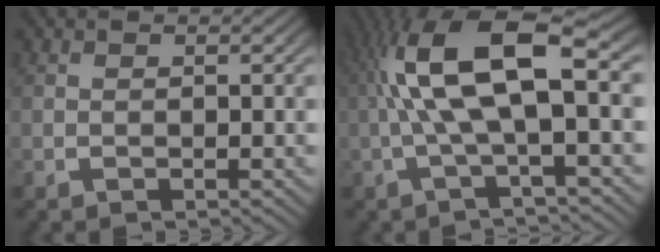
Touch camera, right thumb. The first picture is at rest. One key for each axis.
{"total": 10.4, "fx": 1.3, "fy": 4.1, "fz": 9.4, "tx": -0.193, "ty": 0.007, "tz": 0.019}